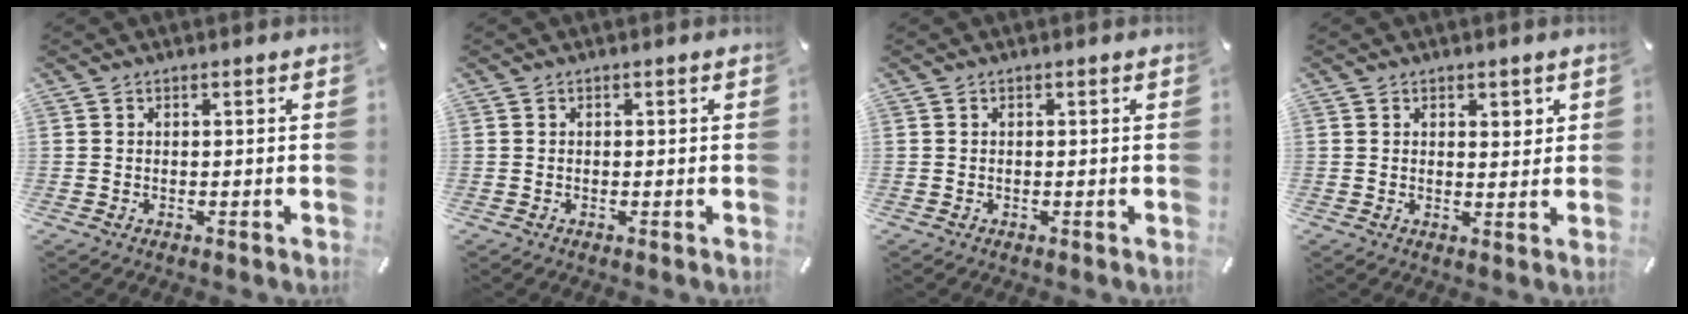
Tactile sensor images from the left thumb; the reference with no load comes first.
{"total": 0.0}
{"total": 0.0}
{"total": 2.1, "force": [1.5, 1.3, 0.6], "torque": [0.004, -0.007, 0.024]}